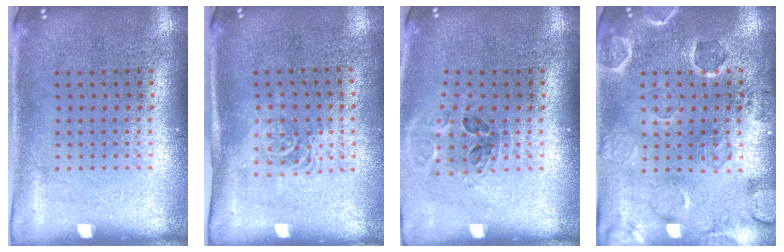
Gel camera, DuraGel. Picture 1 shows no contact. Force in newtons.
{"total": 1.6, "press": 1.3, "slide": 0.9}
{"total": 1.0, "press": 1.0, "slide": 0.1}
{"total": 0.6, "press": 0.5, "slide": 0.3}